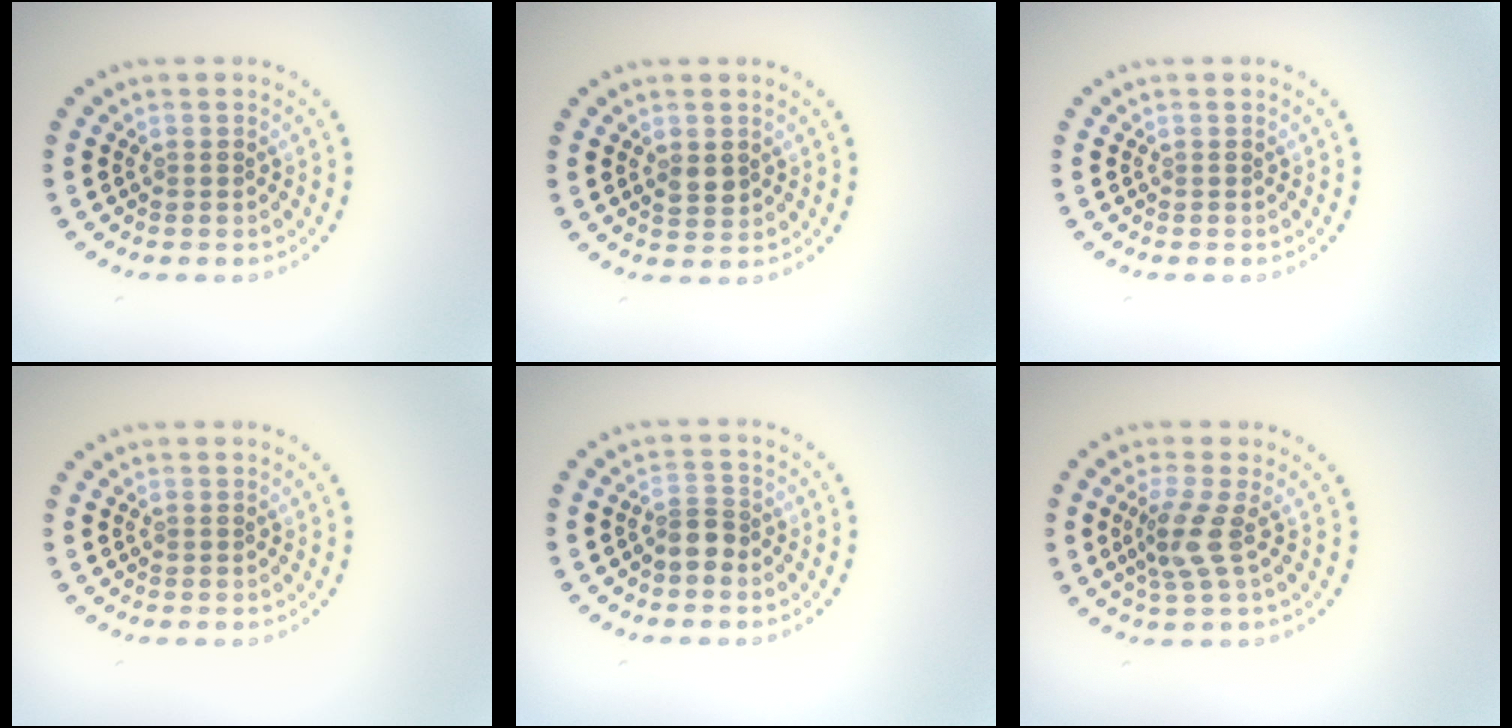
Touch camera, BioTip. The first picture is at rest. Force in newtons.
{"total": 1.6, "press": 1.6, "slide": 0.2}
{"total": 0.0}
{"total": 0.0}
{"total": 1.9, "press": 1.6, "slide": 1.0}
{"total": 2.7, "press": 2.0, "slide": 1.8}